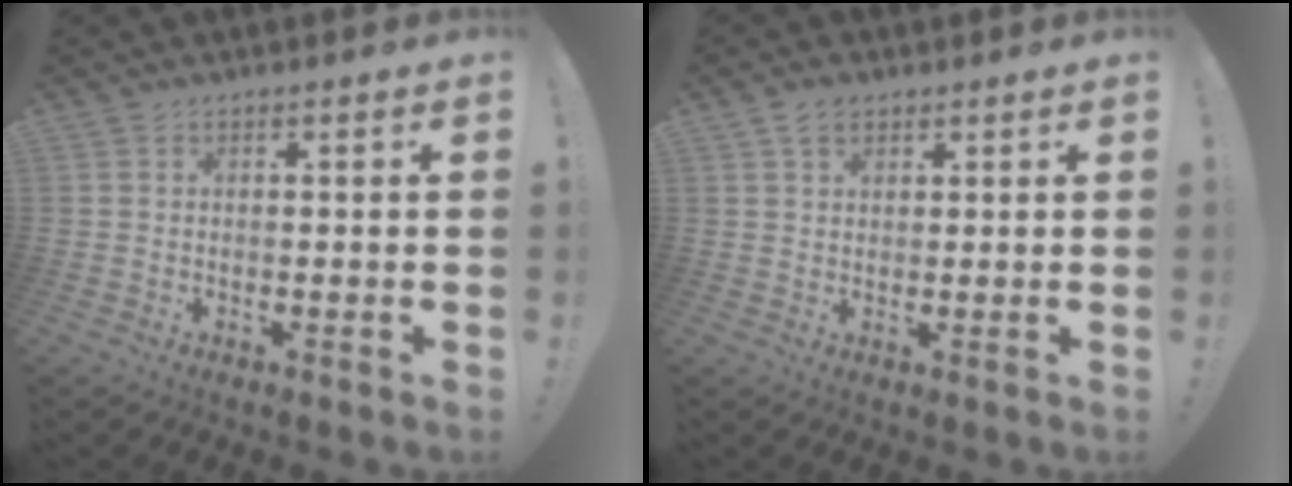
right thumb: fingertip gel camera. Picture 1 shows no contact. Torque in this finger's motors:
{"motor_torque": [-0.11, 0.02, 0.04, 0.30, 0.09]}